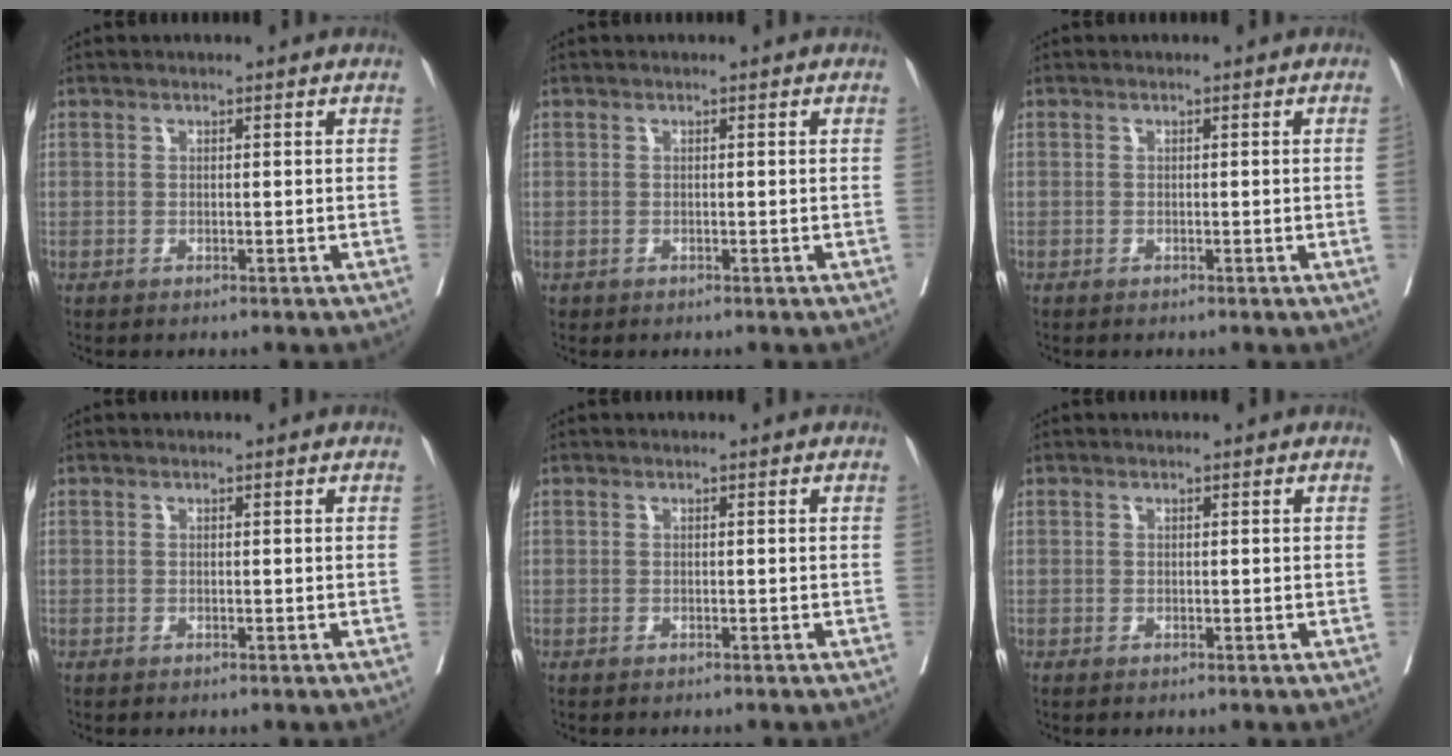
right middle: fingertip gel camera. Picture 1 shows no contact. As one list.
[{"total": 0.0}, {"total": 0.6, "force": [-0.1, -0.3, 0.5], "torque": [-0.002, 0.001, -0.001]}, {"total": 0.0}, {"total": 1.8, "force": [-1.7, 0.3, 0.7], "torque": [-0.010, -0.002, -0.020]}, {"total": 0.0}]